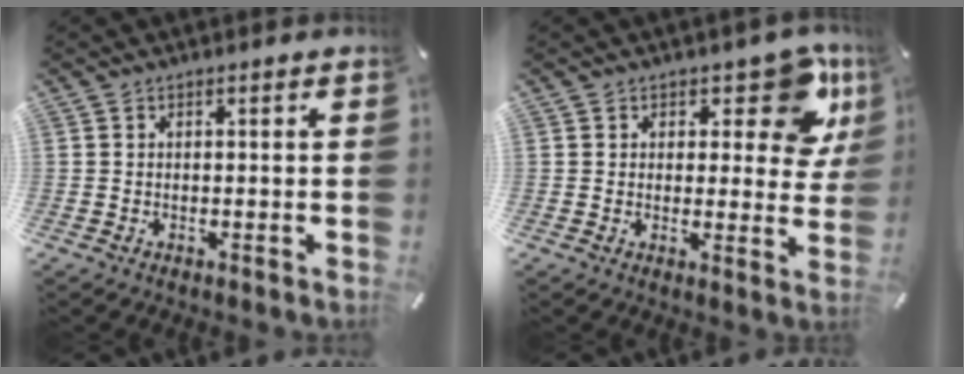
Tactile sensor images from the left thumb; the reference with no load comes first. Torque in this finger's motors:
{"motor_torque": [0.32, 0.04, 0.17, 0.19, 0.07]}